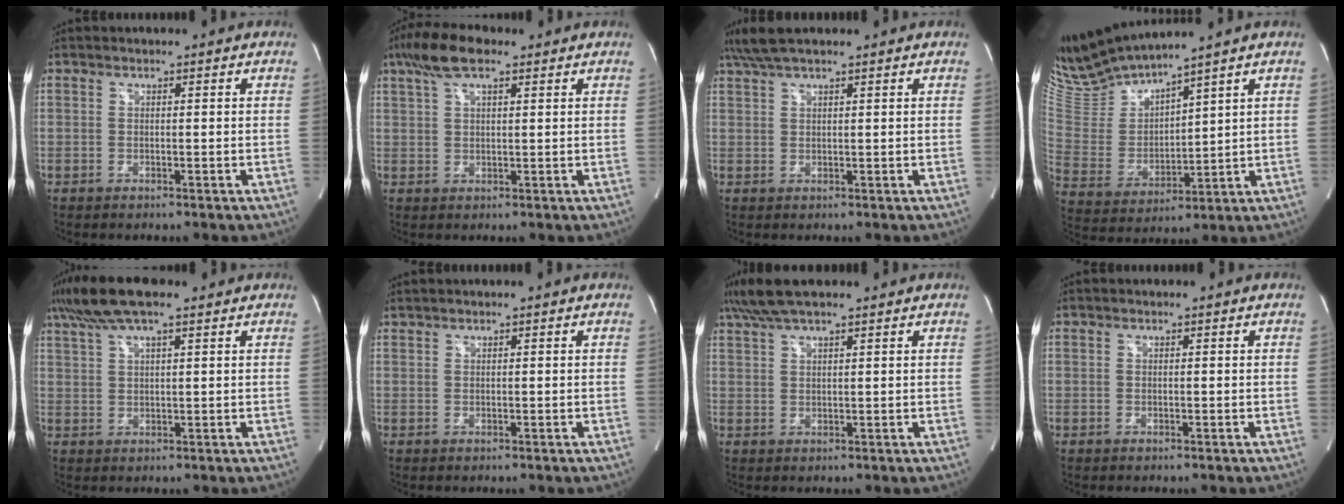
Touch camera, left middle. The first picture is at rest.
{"total": 7.2, "force": [4.5, 2.2, 5.1], "torque": [-0.109, 0.026, 0.084]}
{"total": 5.8, "force": [4.7, 0.7, 3.4], "torque": [-0.070, 0.034, 0.088]}
{"total": 10.9, "force": [10.4, -0.6, 3.3], "torque": [-0.086, -0.005, 0.224]}
{"total": 9.3, "force": [6.6, 1.7, 6.3], "torque": [-0.127, 0.034, 0.119]}
{"total": 0.7, "force": [0.7, -0.1, 0.1], "torque": [-0.010, 0.010, 0.020]}
{"total": 7.4, "force": [5.9, 1.1, 4.4], "torque": [-0.088, 0.041, 0.108]}
{"total": 0.0}